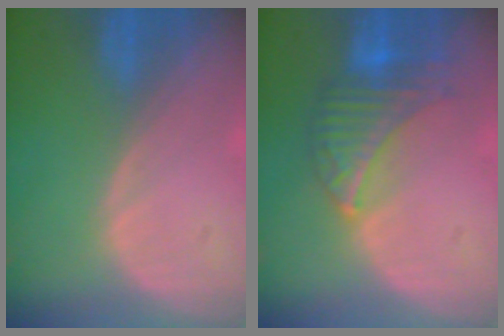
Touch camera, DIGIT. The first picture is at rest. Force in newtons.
{"total": 7.1, "press": 6.7, "slide": 2.4}